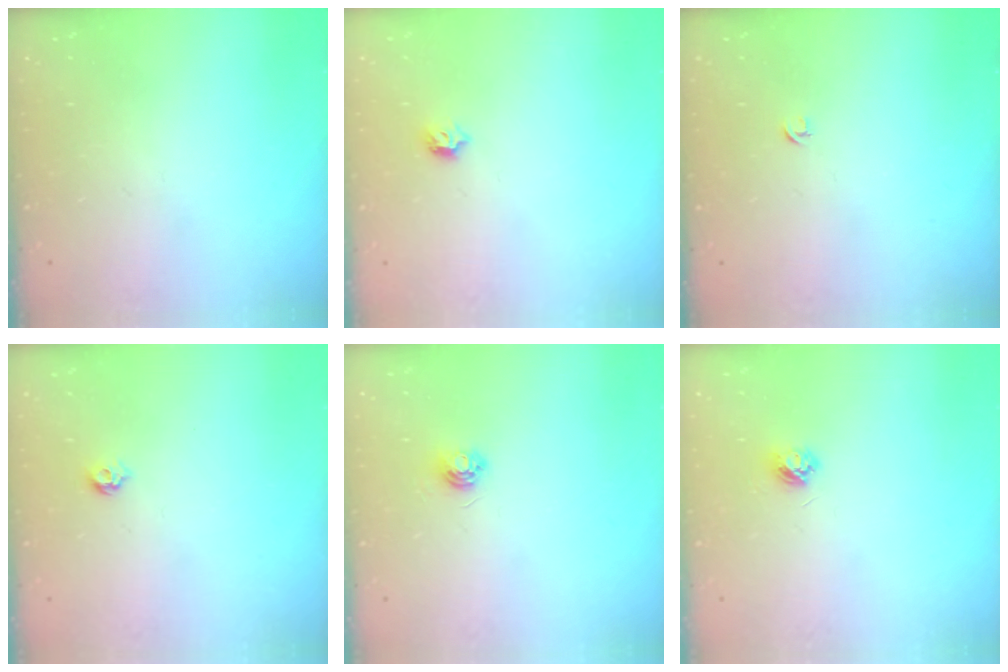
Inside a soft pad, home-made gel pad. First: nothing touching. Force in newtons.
{"total": 4.8, "press": 4.7, "slide": 1.0}
{"total": 2.7, "press": 2.6, "slide": 0.6}
{"total": 4.4, "press": 4.3, "slide": 0.9}
{"total": 4.7, "press": 4.7, "slide": 0.5}
{"total": 3.6, "press": 3.5, "slide": 0.4}